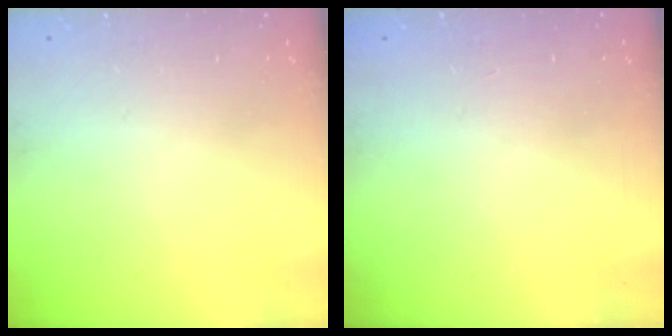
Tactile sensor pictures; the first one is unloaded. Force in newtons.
{"total": 0.0}